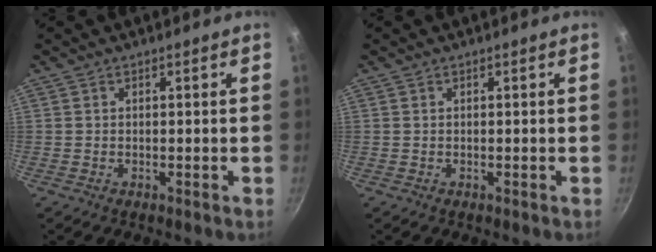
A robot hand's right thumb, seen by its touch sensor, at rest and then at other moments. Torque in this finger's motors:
{"motor_torque": [0.13, -0.07, -0.47, 0.21, -0.03]}